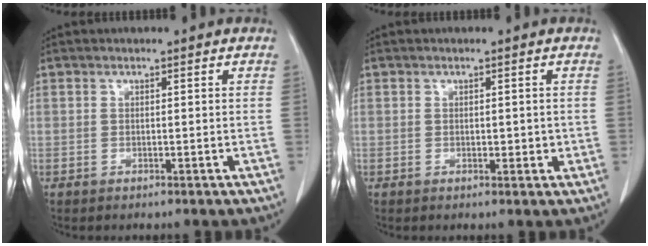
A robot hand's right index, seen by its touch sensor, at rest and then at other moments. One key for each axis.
{"total": 1.7, "fx": 0.0, "fy": 1.1, "fz": 1.3, "tx": -0.011, "ty": 0.001, "tz": 0.004}